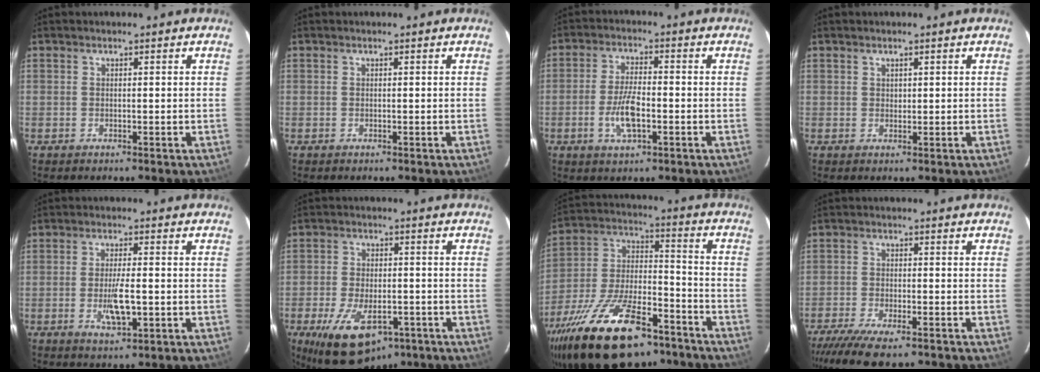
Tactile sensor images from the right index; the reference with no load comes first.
{"total": 0.0}
{"total": 7.1, "force": [-2.2, 2.7, 6.2], "torque": [-0.128, -0.003, -0.042]}
{"total": 1.0, "force": [0.7, 0.7, 0.3], "torque": [-0.002, 0.003, 0.012]}
{"total": 6.1, "force": [-1.5, 1.7, 5.6], "torque": [-0.106, -0.009, -0.024]}
{"total": 15.2, "force": [-8.3, 8.0, 9.9], "torque": [-0.203, -0.020, -0.125]}
{"total": 27.5, "force": [-18.4, 11.3, 17.1], "torque": [-0.333, -0.016, -0.290]}
{"total": 11.4, "force": [-9.2, 2.8, 6.2], "torque": [-0.147, -0.038, -0.159]}